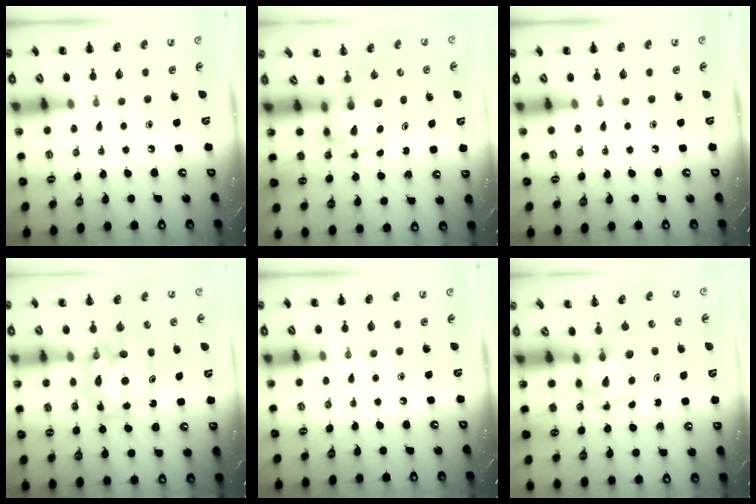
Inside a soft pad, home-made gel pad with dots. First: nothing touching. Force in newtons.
{"total": 2.8, "press": 2.8, "slide": 0.5}
{"total": 0.0}
{"total": 8.7, "press": 8.4, "slide": 2.1}
{"total": 0.0}
{"total": 3.4, "press": 3.4, "slide": 0.3}